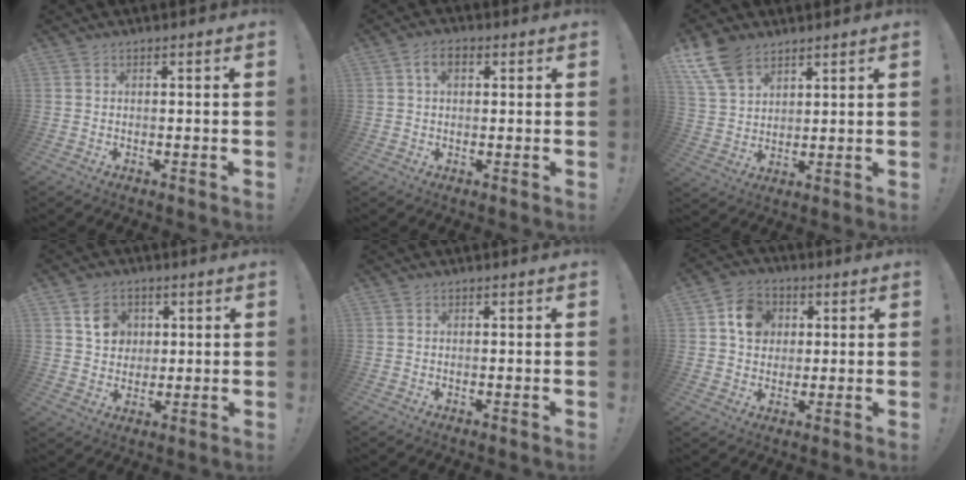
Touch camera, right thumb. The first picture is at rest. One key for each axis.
{"total": 5.3, "fx": 1.8, "fy": 3.4, "fz": 3.7, "tx": -0.066, "ty": 0.010, "tz": 0.033}
{"total": 11.3, "fx": 7.5, "fy": 6.6, "fz": 5.2, "tx": -0.103, "ty": -0.031, "tz": 0.151}
{"total": 7.7, "fx": 3.1, "fy": 6.6, "fz": 2.4, "tx": -0.026, "ty": -0.011, "tz": 0.059}
{"total": 0.0}
{"total": 9.8, "fx": 2.9, "fy": 8.5, "fz": 3.9, "tx": -0.051, "ty": -0.005, "tz": 0.059}